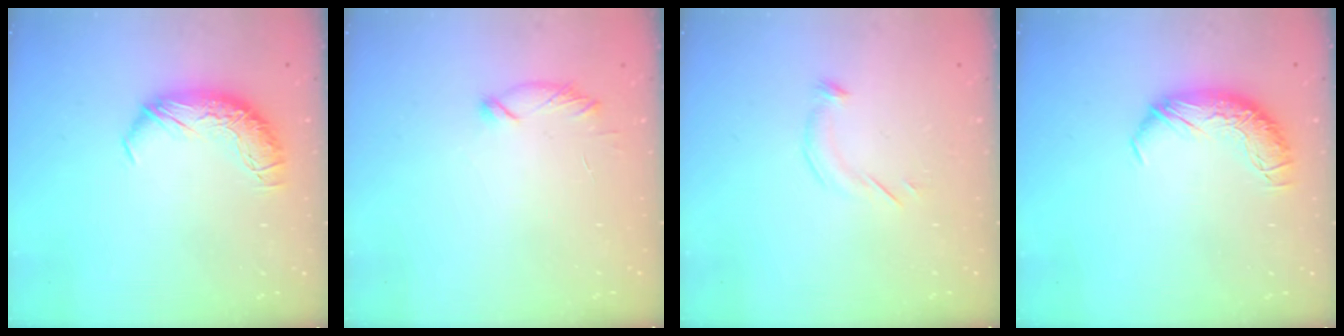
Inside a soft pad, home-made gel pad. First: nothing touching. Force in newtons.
{"total": 6.4, "press": 6.4, "slide": 1.0}
{"total": 5.1, "press": 5.0, "slide": 0.6}
{"total": 0.0}